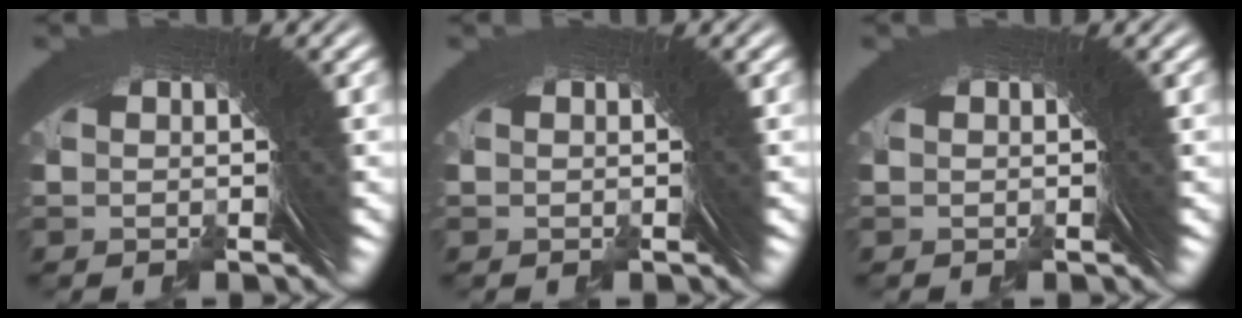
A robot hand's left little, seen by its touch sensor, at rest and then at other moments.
{"total": 0.0}
{"total": 0.0}